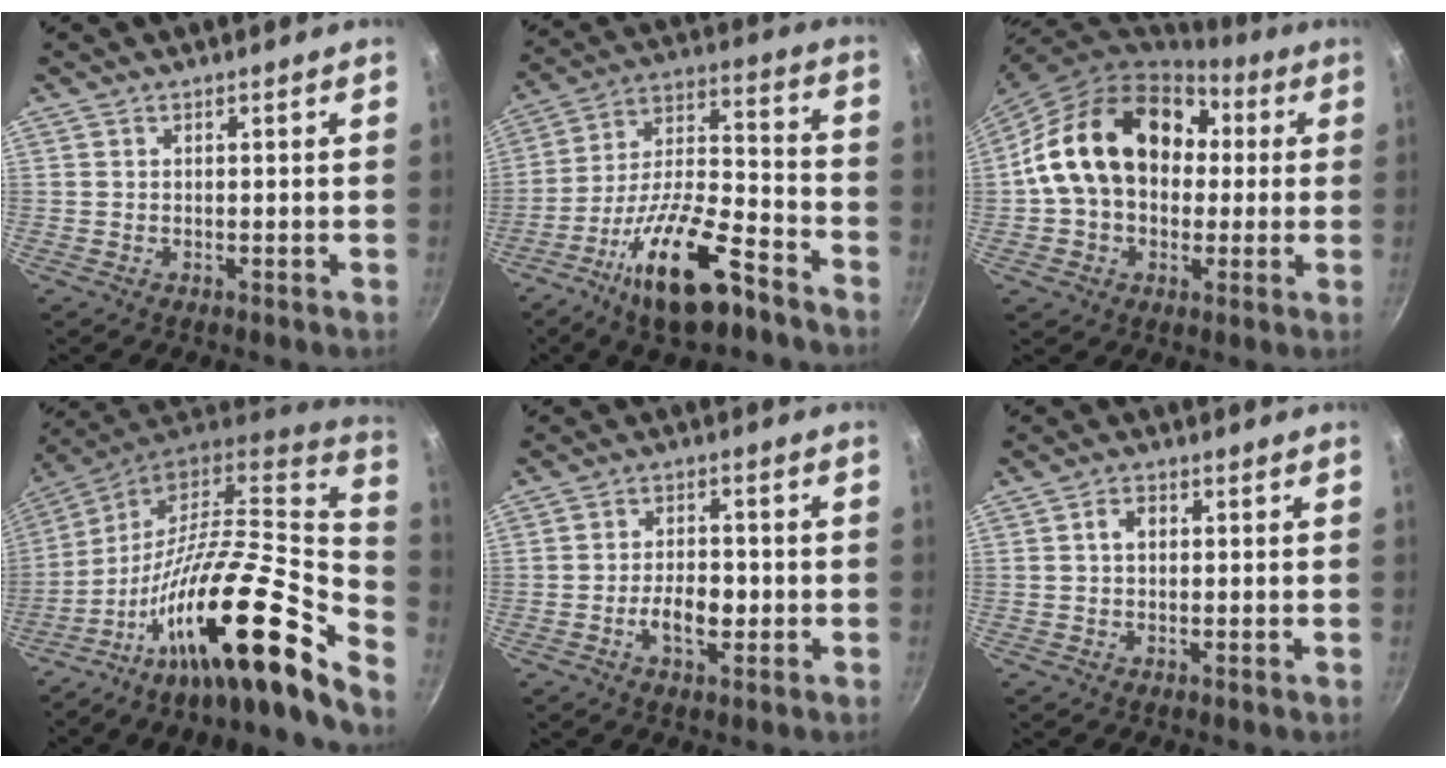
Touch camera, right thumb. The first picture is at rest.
{"total": 19.5, "force": [-11.7, 6.6, 14.1], "torque": [-0.225, 0.066, -0.206]}
{"total": 20.8, "force": [2.8, 15.4, 13.6], "torque": [-0.208, 0.044, 0.041]}
{"total": 29.1, "force": [-13.0, 7.9, 24.8], "torque": [-0.323, 0.041, -0.231]}
{"total": 6.1, "force": [-1.6, 3.3, 4.9], "torque": [-0.071, 0.015, -0.028]}
{"total": 2.7, "force": [0.5, 1.9, 1.9], "torque": [-0.023, 0.008, 0.006]}